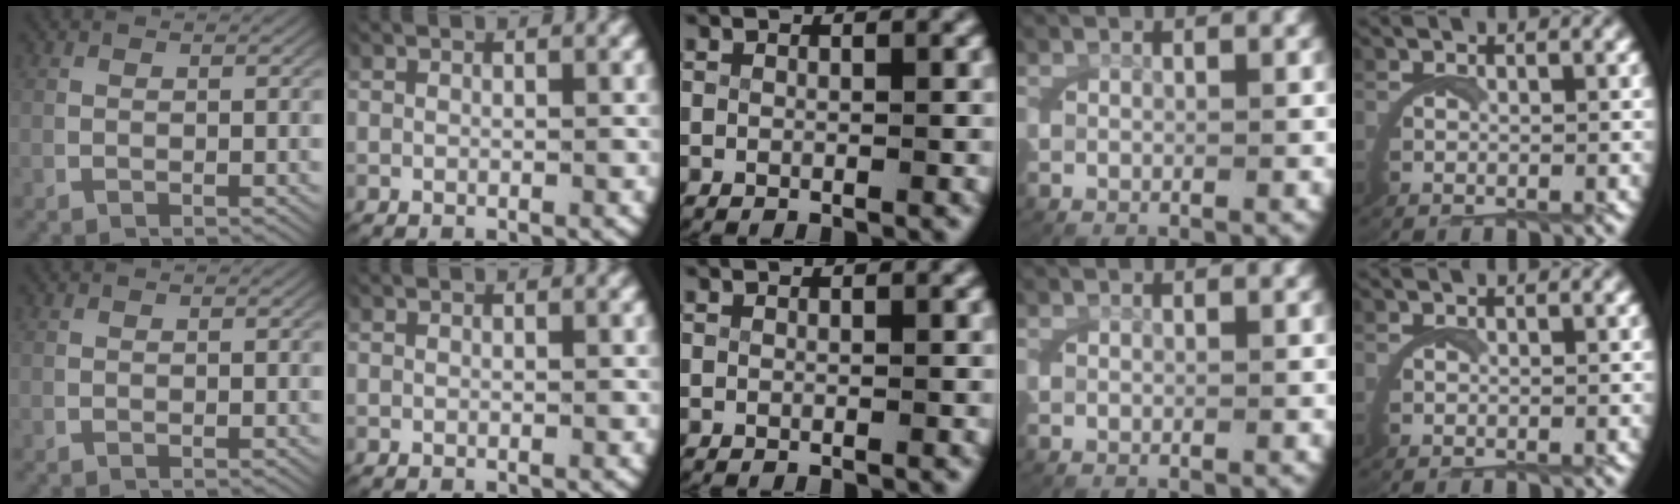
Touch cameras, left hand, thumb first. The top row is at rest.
{}